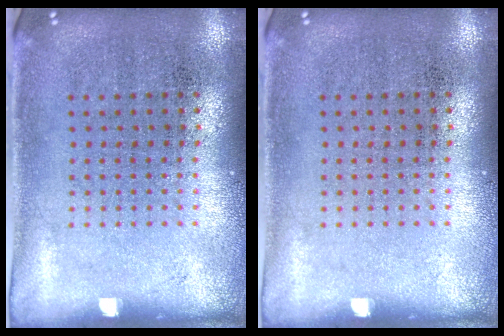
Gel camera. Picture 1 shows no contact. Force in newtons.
{"total": 0.0}